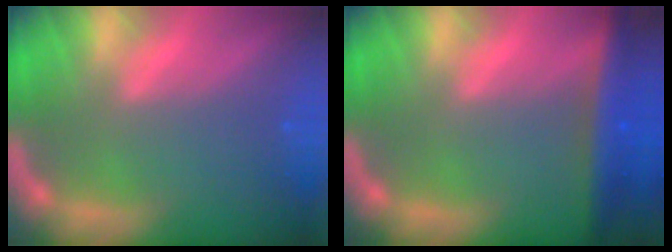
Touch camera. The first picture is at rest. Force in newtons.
{"total": 5.5}